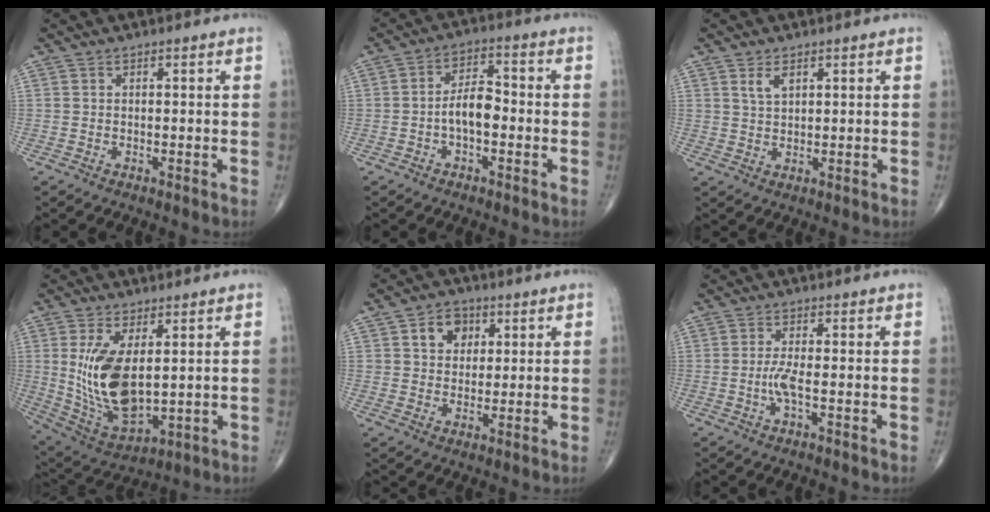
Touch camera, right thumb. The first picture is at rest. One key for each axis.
{"total": 6.3, "fx": -1.5, "fy": 3.2, "fz": 5.2, "tx": -0.083, "ty": 0.027, "tz": -0.032}
{"total": 2.7, "fx": 1.5, "fy": 1.4, "fz": 1.8, "tx": -0.027, "ty": -0.005, "tz": 0.033}
{"total": 14.8, "fx": 1.9, "fy": 7.2, "fz": 12.8, "tx": -0.240, "ty": -0.021, "tz": 0.059}
{"total": 5.9, "fx": 2.1, "fy": 4.7, "fz": 2.9, "tx": -0.014, "ty": -0.003, "tz": 0.031}
{"total": 2.8, "fx": -0.8, "fy": 0.3, "fz": 2.7, "tx": -0.065, "ty": -0.002, "tz": -0.018}